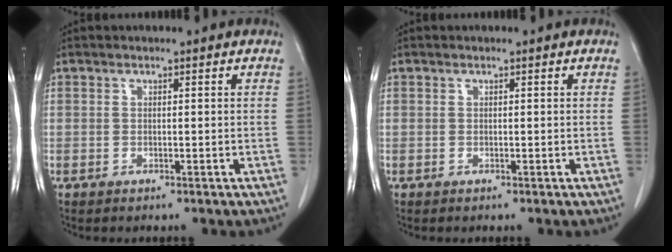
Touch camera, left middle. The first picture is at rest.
{"total": 0.0}